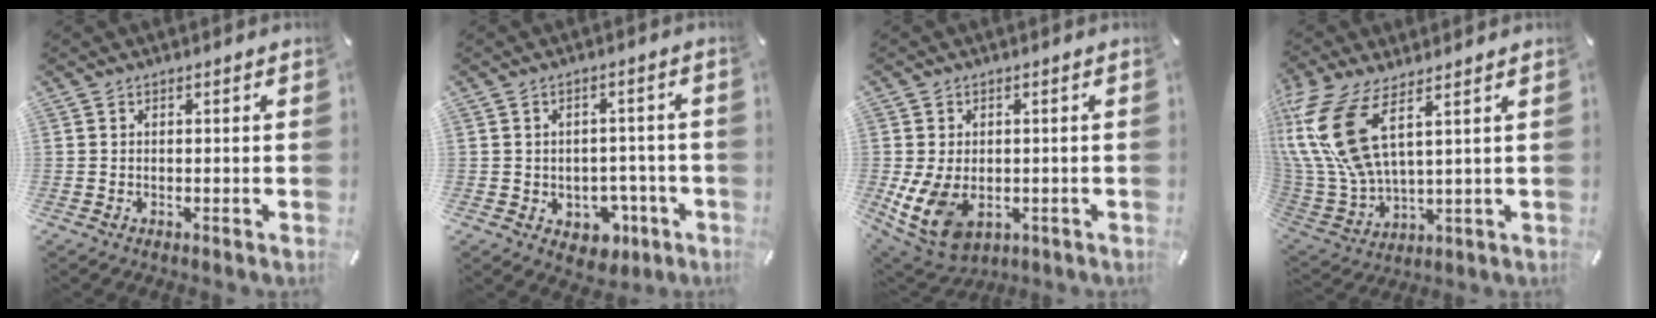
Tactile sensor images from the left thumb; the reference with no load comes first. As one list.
[{"total": 6.0, "force": [-1.3, 5.3, 2.4], "torque": [-0.015, 0.004, -0.020]}, {"total": 10.1, "force": [-2.4, 7.2, 6.7], "torque": [-0.149, 0.000, -0.039]}, {"total": 16.4, "force": [7.6, 7.1, 12.7], "torque": [-0.302, -0.041, 0.130]}]